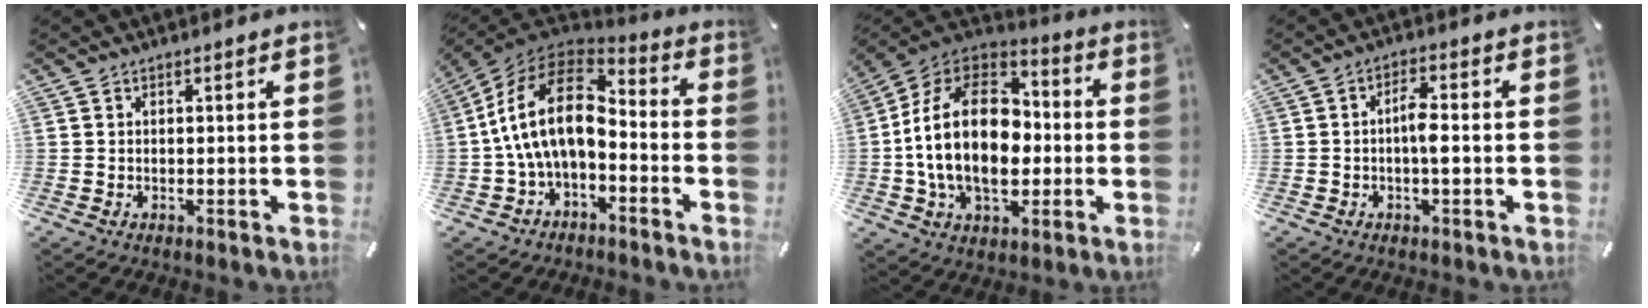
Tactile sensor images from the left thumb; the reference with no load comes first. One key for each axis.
{"total": 18.2, "fx": 0.0, "fy": 11.3, "fz": 14.2, "tx": -0.296, "ty": 0.019, "tz": -0.002}
{"total": 23.0, "fx": -2.1, "fy": 15.5, "fz": 16.8, "tx": -0.335, "ty": 0.014, "tz": -0.035}
{"total": 4.7, "fx": -0.7, "fy": 1.5, "fz": 4.4, "tx": -0.079, "ty": 0.010, "tz": -0.015}